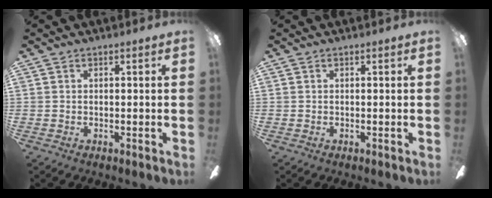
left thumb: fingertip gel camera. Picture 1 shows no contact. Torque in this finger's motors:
{"motor_torque": [-0.07, -0.07, -0.07, 0.05, 0.00]}